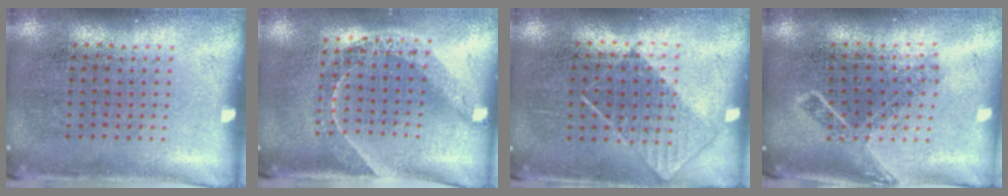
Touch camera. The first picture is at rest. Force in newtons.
{"total": 1.5, "press": 1.3, "slide": 0.8}
{"total": 0.8, "press": 0.6, "slide": 0.5}
{"total": 1.8, "press": 1.3, "slide": 1.2}